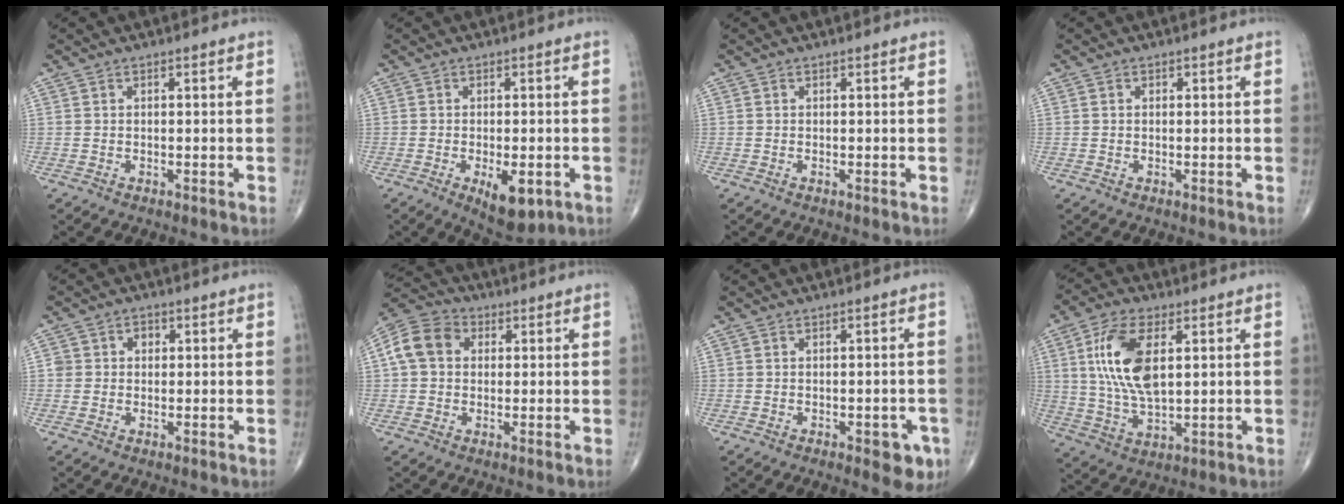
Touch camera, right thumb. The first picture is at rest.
{"total": 7.8, "force": [-2.8, 3.4, 6.4], "torque": [-0.087, -0.006, -0.029]}
{"total": 0.0}
{"total": 0.5, "force": [0.1, 0.5, 0.2], "torque": [0.001, 0.001, 0.000]}
{"total": 2.8, "force": [0.5, 2.6, 1.0], "torque": [0.006, 0.004, 0.003]}
{"total": 9.2, "force": [1.7, 7.2, 5.4], "torque": [-0.095, 0.023, 0.020]}
{"total": 4.9, "force": [-2.1, 2.2, 3.8], "torque": [-0.026, 0.005, -0.020]}
{"total": 13.6, "force": [3.3, 6.5, 11.5], "torque": [-0.228, -0.009, 0.068]}